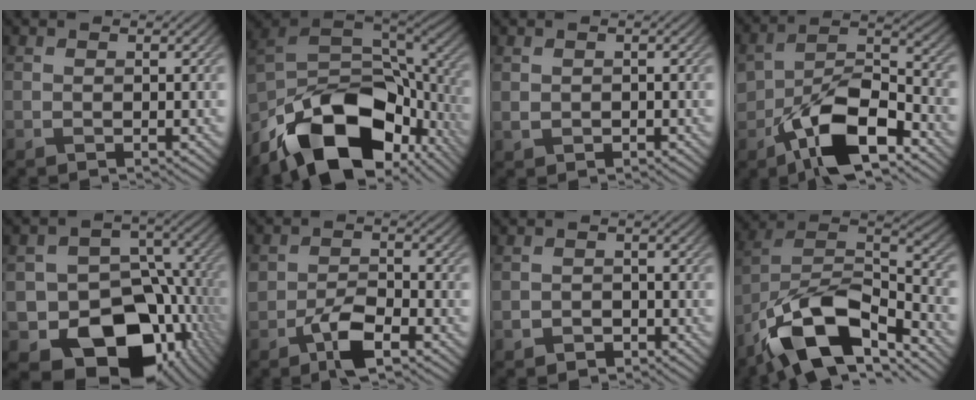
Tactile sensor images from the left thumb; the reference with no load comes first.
{"total": 17.9, "force": [-10.2, 9.1, 11.6], "torque": [-0.226, -0.027, -0.179]}
{"total": 1.0, "force": [-0.1, 0.9, 0.5], "torque": [-0.014, -0.004, 0.003]}
{"total": 11.9, "force": [-5.9, 6.1, 8.3], "torque": [-0.158, -0.015, -0.105]}
{"total": 16.7, "force": [-7.1, 12.4, 8.7], "torque": [-0.119, -0.041, -0.092]}
{"total": 4.9, "force": [-2.6, 2.6, 3.4], "torque": [-0.065, -0.001, -0.052]}
{"total": 1.8, "force": [-1.2, 1.2, 0.3], "torque": [-0.001, -0.005, -0.025]}
{"total": 15.9, "force": [-10.6, 6.5, 9.9], "torque": [-0.208, -0.013, -0.199]}